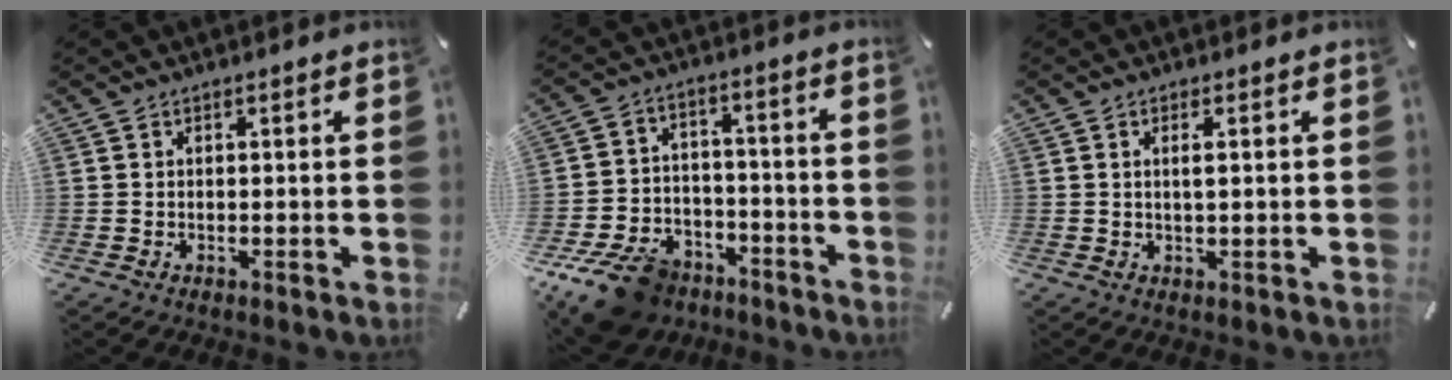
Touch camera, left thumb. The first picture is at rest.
{"total": 13.4, "force": [-9.0, 8.0, 5.8], "torque": [-0.110, 0.064, -0.156]}
{"total": 2.0, "force": [0.4, 0.4, 1.9], "torque": [-0.039, 0.000, 0.005]}